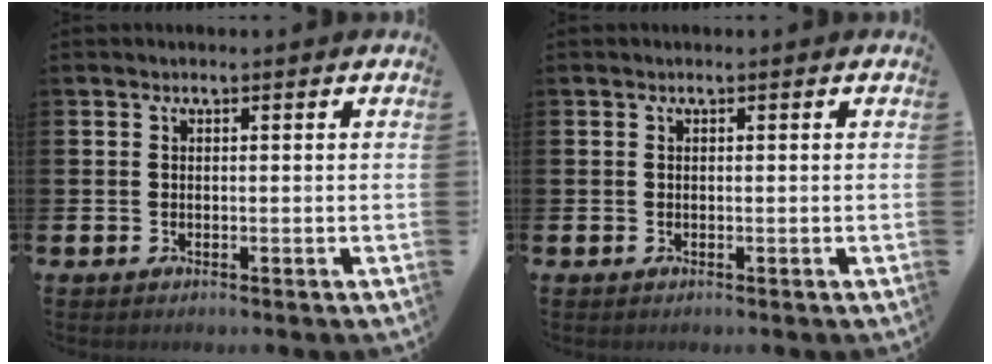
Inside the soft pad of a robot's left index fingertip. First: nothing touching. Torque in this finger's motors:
{"motor_torque": [-0.02, 0.01, 0.00, 0.00]}